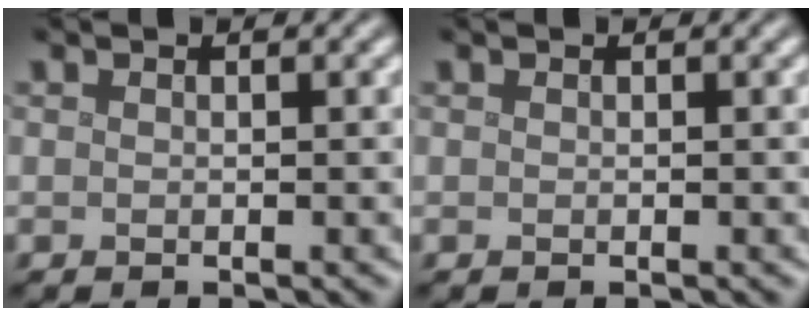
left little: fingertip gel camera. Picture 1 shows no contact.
{"total": 0.0}